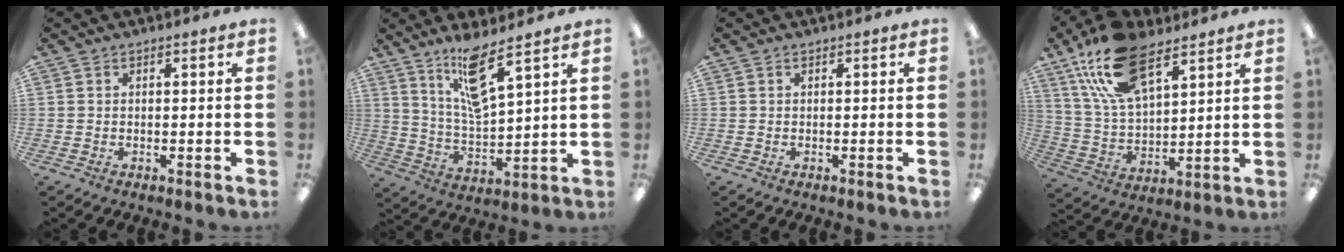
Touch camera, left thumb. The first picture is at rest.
{"total": 12.3, "force": [8.9, 2.6, 8.1], "torque": [-0.149, -0.038, 0.152]}
{"total": 0.0}
{"total": 19.2, "force": [11.5, 9.1, 12.4], "torque": [-0.253, -0.034, 0.203]}